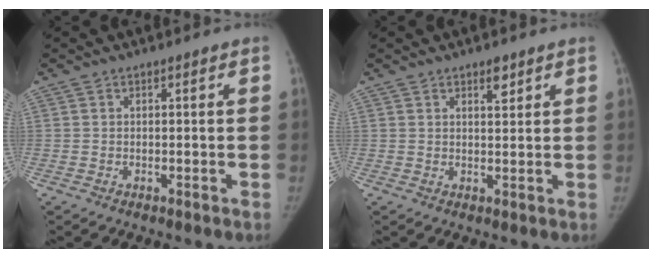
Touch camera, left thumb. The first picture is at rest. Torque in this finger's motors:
{"motor_torque": [0.38, -0.33, 0.80, -0.39, 0.10]}